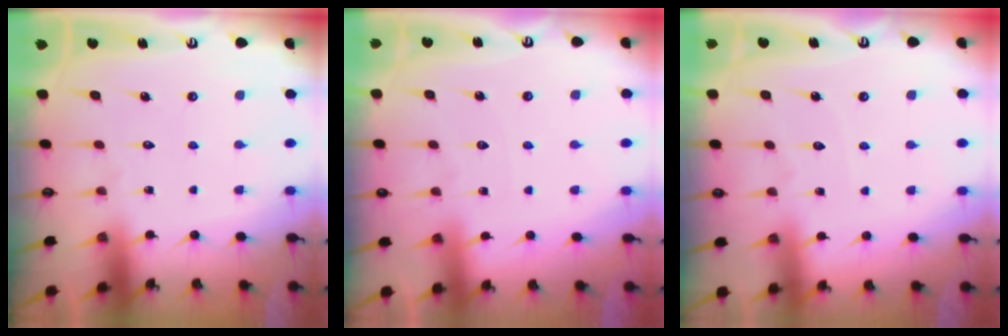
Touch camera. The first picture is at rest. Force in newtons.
{"total": 2.0, "press": 2.0, "slide": 0.3}
{"total": 2.6, "press": 2.6, "slide": 0.4}